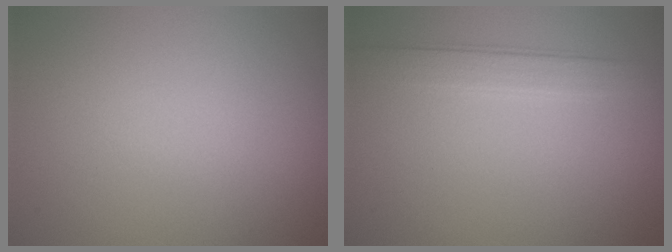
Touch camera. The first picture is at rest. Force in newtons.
{"total": 2.6, "press": 2.6, "slide": 0.2}